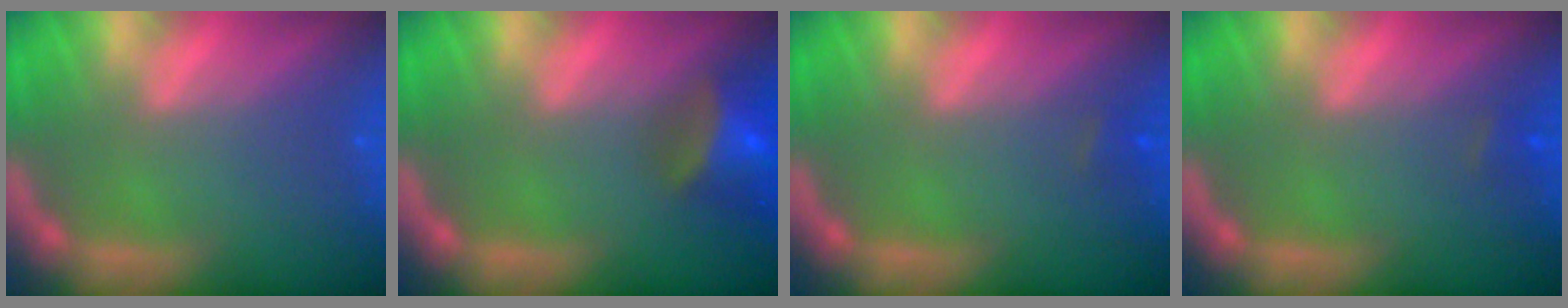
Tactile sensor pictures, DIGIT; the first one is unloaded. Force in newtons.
{"total": 5.5}
{"total": 0.9}
{"total": 0.9}